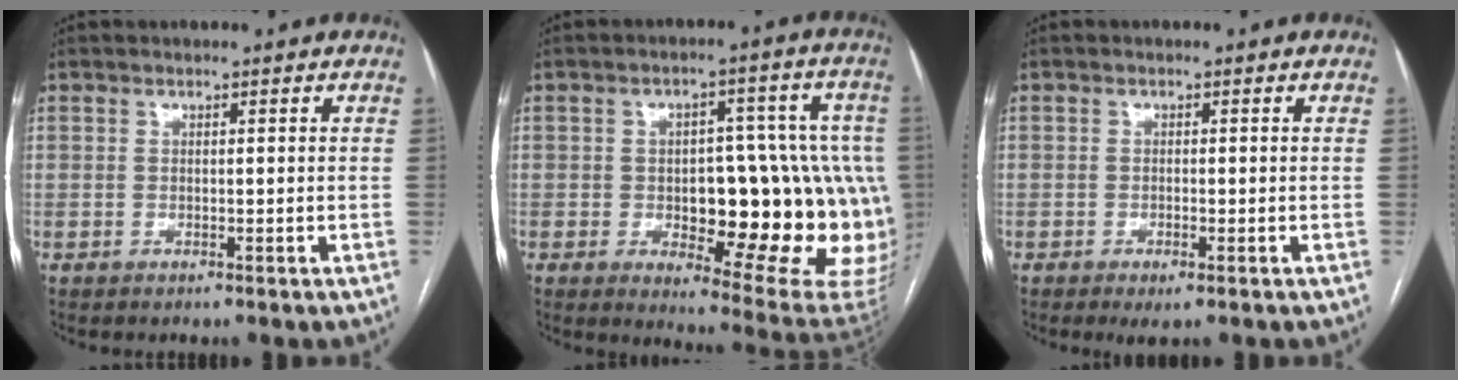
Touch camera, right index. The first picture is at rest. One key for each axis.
{"total": 22.1, "fx": -2.1, "fy": 8.0, "fz": 20.5, "tx": -0.177, "ty": 0.030, "tz": 0.003}
{"total": 2.1, "fx": -1.1, "fy": 0.4, "fz": 1.8, "tx": -0.027, "ty": -0.003, "tz": -0.014}